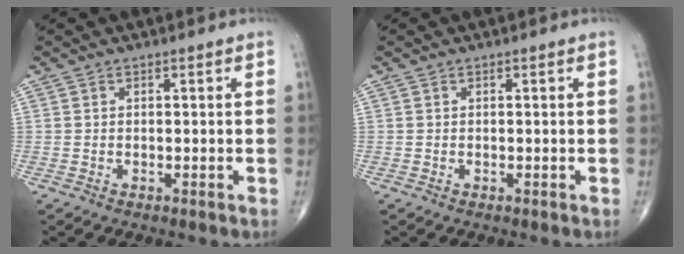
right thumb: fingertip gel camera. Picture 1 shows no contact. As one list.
[{"total": 0.0}]